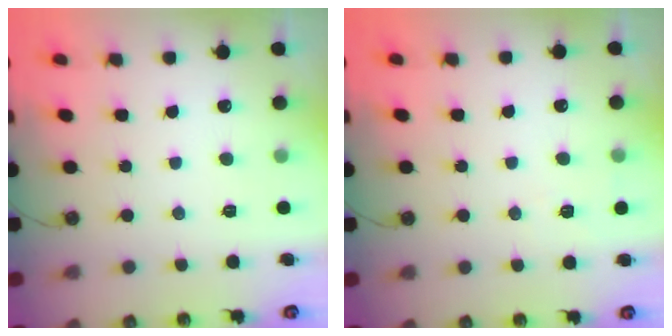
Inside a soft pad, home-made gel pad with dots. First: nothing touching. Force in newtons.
{"total": 6.4, "press": 5.7, "slide": 2.9}